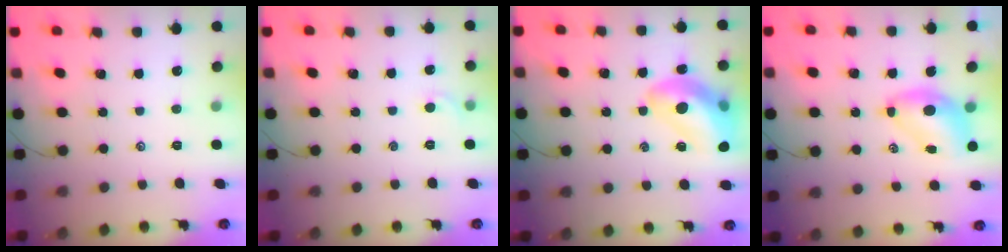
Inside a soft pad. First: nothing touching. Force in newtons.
{"total": 3.1, "press": 2.9, "slide": 1.0}
{"total": 16.7, "press": 16.4, "slide": 3.1}
{"total": 6.7, "press": 6.6, "slide": 1.1}